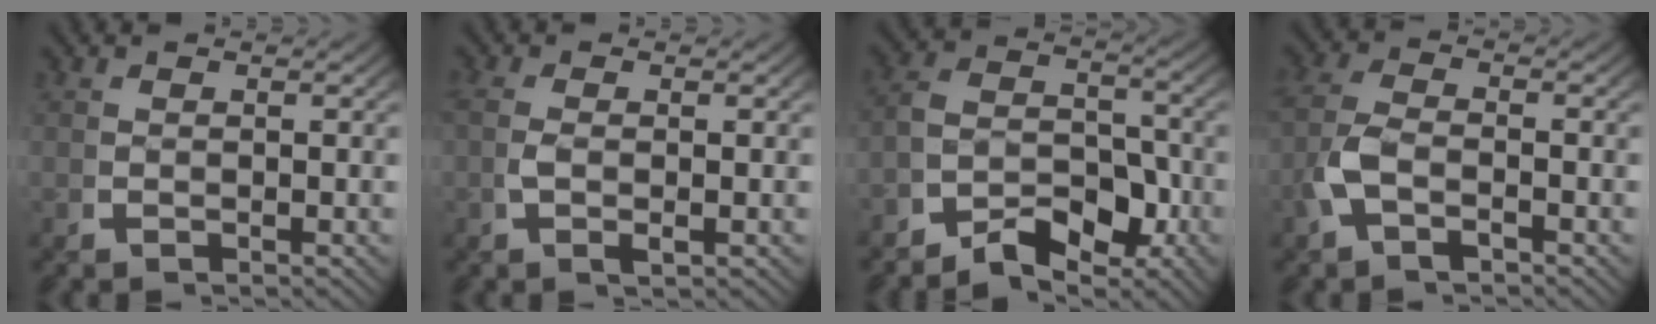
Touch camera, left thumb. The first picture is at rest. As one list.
[{"total": 1.4, "force": [0.2, 0.4, 1.4], "torque": [-0.044, -0.006, 0.007]}, {"total": 5.8, "force": [-2.7, 3.7, 3.6], "torque": [-0.063, -0.016, -0.048]}, {"total": 3.5, "force": [-0.8, 2.1, 2.7], "torque": [-0.075, -0.007, -0.014]}]